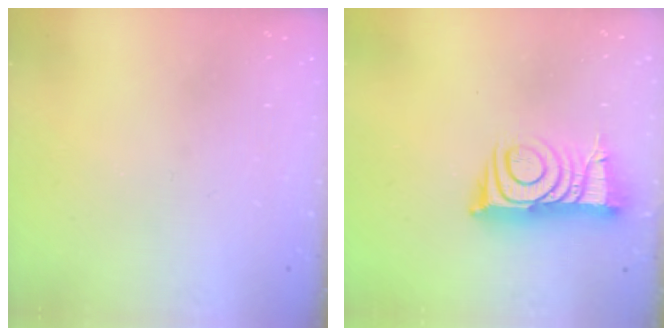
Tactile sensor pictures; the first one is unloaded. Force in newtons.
{"total": 11.0, "press": 11.0, "slide": 0.6}